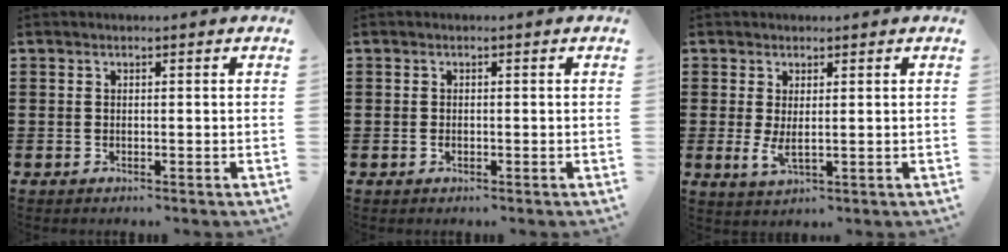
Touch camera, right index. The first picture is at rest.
{"total": 0.8, "force": [-0.3, 0.4, 0.6], "torque": [-0.013, -0.003, -0.005]}
{"total": 3.0, "force": [0.8, 1.0, 2.7], "torque": [-0.061, -0.003, 0.013]}